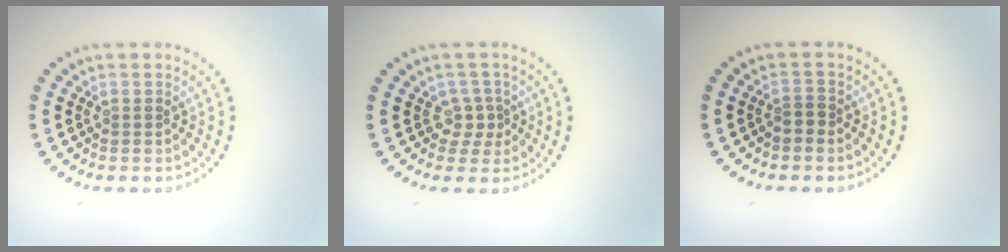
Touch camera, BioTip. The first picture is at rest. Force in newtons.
{"total": 1.7, "press": 1.3, "slide": 1.2}
{"total": 1.2, "press": 0.9, "slide": 0.8}